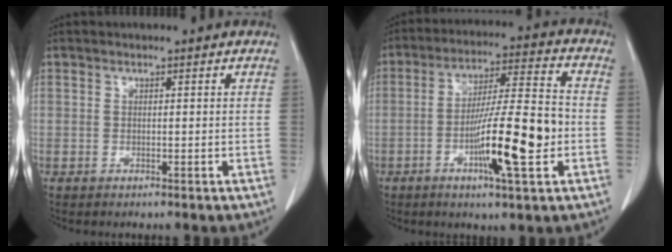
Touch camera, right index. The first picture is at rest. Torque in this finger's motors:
{"motor_torque": [0.99, 0.08, 0.41, 0.20]}